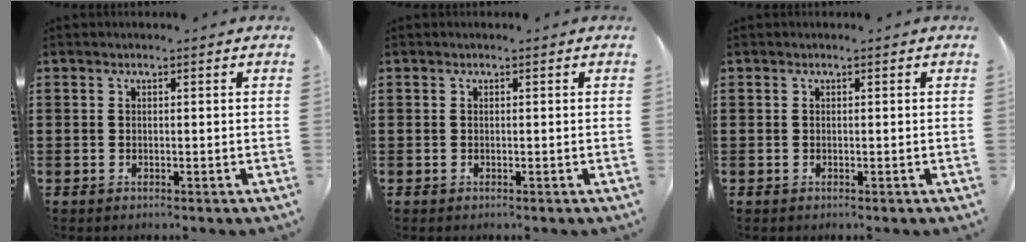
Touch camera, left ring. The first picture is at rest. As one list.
[{"total": 0.0}, {"total": 0.0}]